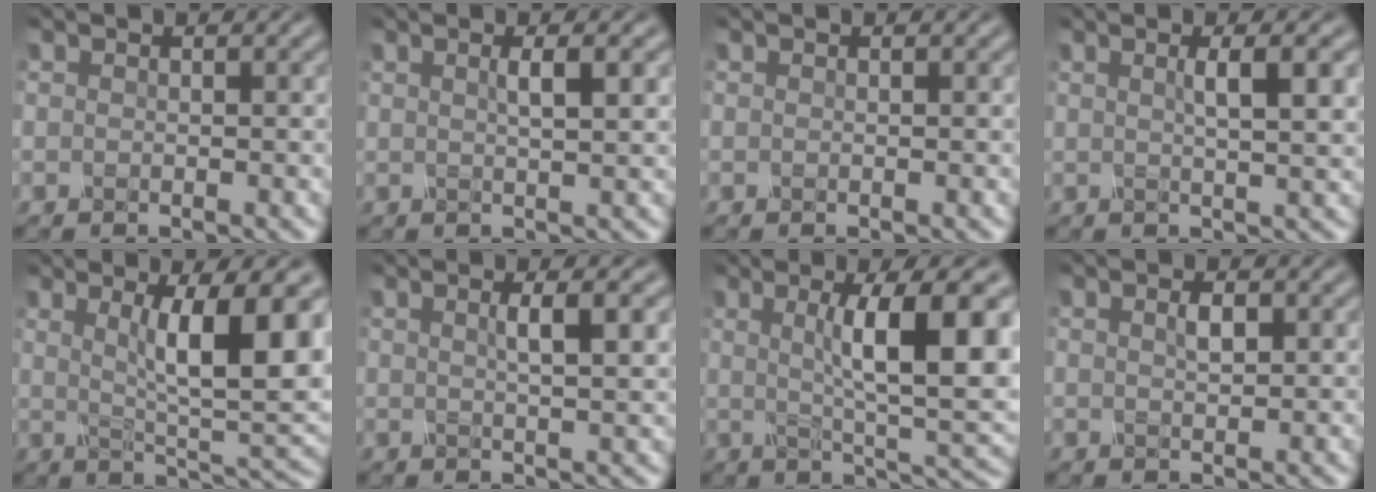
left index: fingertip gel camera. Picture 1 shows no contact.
{"total": 2.5, "force": [0.8, 0.7, 2.3], "torque": [-0.027, 0.006, 0.010]}
{"total": 0.0}
{"total": 3.8, "force": [1.0, 1.0, 3.6], "torque": [-0.043, 0.005, 0.013]}
{"total": 9.4, "force": [2.2, 2.0, 8.9], "torque": [-0.126, -0.005, 0.039]}
{"total": 3.4, "force": [0.9, 0.9, 3.1], "torque": [-0.037, 0.006, 0.012]}
{"total": 10.1, "force": [1.8, 2.1, 9.8], "torque": [-0.128, 0.003, 0.029]}
{"total": 1.2, "force": [0.4, 0.4, 1.0], "torque": [-0.023, 0.001, 0.009]}